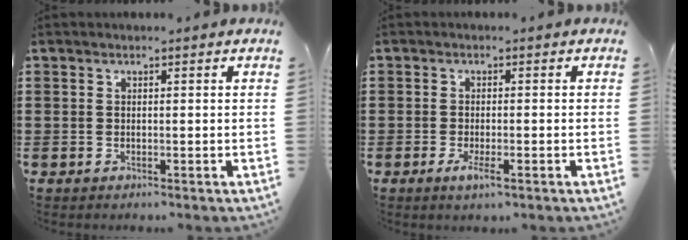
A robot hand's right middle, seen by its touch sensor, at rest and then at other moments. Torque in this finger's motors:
{"motor_torque": [0.86, -0.22, 0.15, 0.10]}